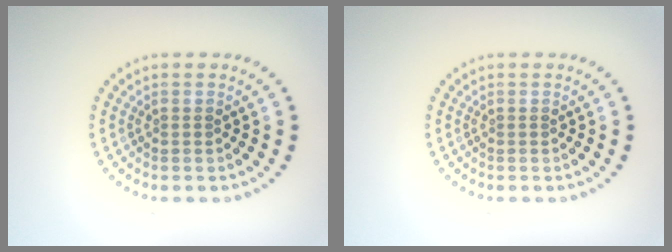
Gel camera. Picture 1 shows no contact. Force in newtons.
{"total": 0.0}